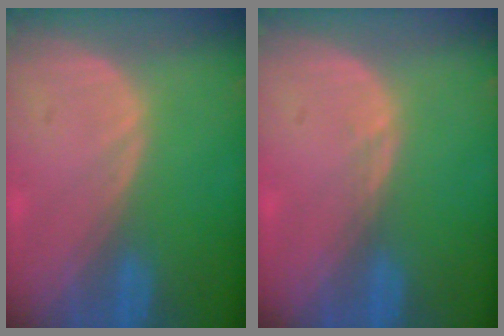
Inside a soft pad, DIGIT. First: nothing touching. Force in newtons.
{"total": 0.8, "press": 0.6, "slide": 0.6}